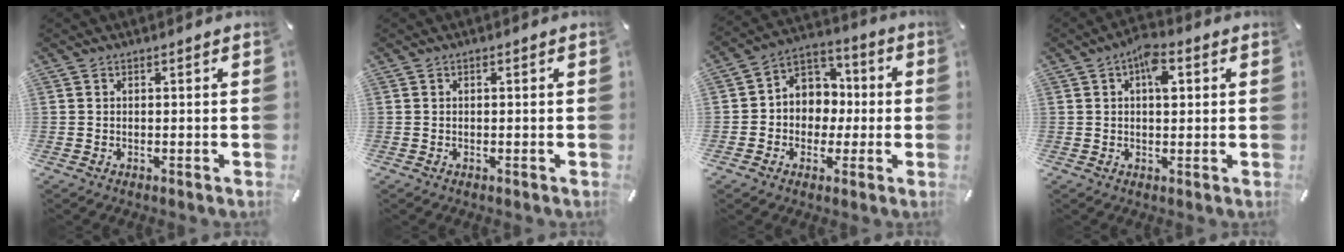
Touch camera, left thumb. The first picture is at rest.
{"total": 0.0}
{"total": 8.9, "force": [-1.1, 8.6, 2.1], "torque": [-0.035, 0.015, -0.016]}
{"total": 6.3, "force": [1.6, 3.4, 5.0], "torque": [-0.063, -0.003, 0.019]}